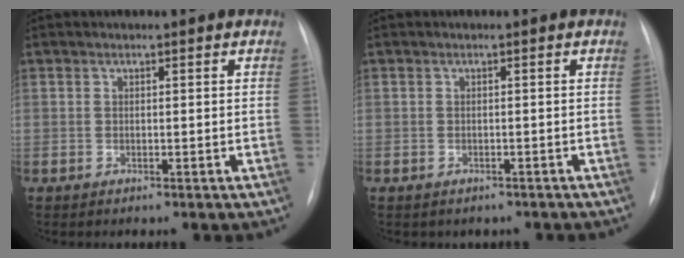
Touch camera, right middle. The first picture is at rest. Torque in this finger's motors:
{"motor_torque": [0.11, -0.11, 0.02, 0.01]}